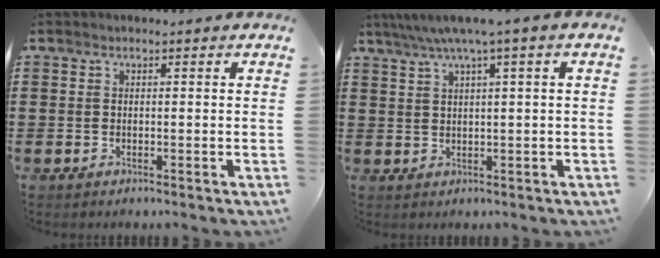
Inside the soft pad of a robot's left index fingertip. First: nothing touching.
{"total": 3.4, "force": [1.4, -0.4, 3.1], "torque": [-0.062, -0.002, 0.020]}